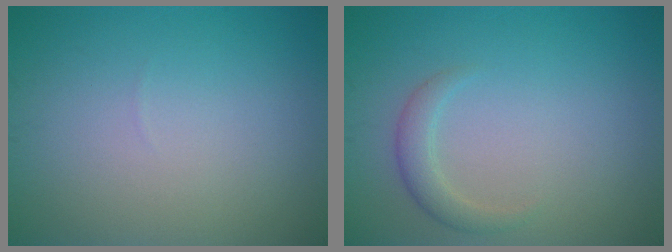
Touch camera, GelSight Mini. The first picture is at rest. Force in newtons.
{"total": 1.8, "press": 1.8, "slide": 0.1}